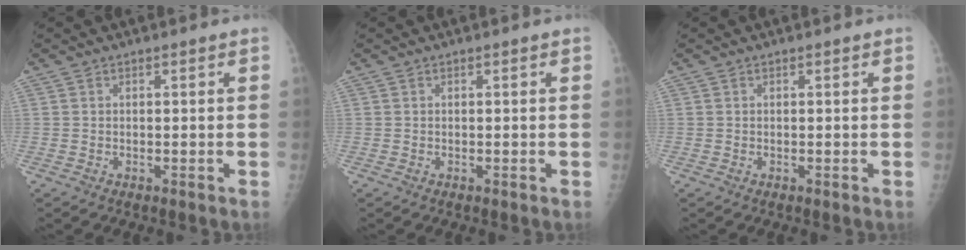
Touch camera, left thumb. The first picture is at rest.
{"total": 0.0}
{"total": 0.0}